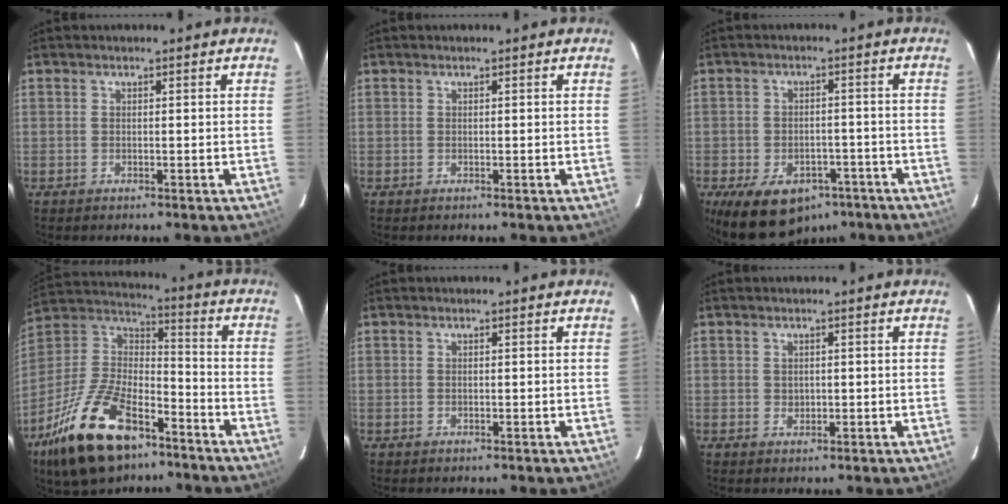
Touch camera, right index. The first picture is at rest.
{"total": 0.0}
{"total": 14.7, "force": [-9.2, 8.9, 7.3], "torque": [-0.163, -0.004, -0.121]}
{"total": 22.8, "force": [-13.7, 10.9, 14.6], "torque": [-0.303, -0.009, -0.239]}
{"total": 0.0}
{"total": 1.4, "force": [0.2, 1.3, 0.5], "torque": [-0.003, 0.003, 0.005]}